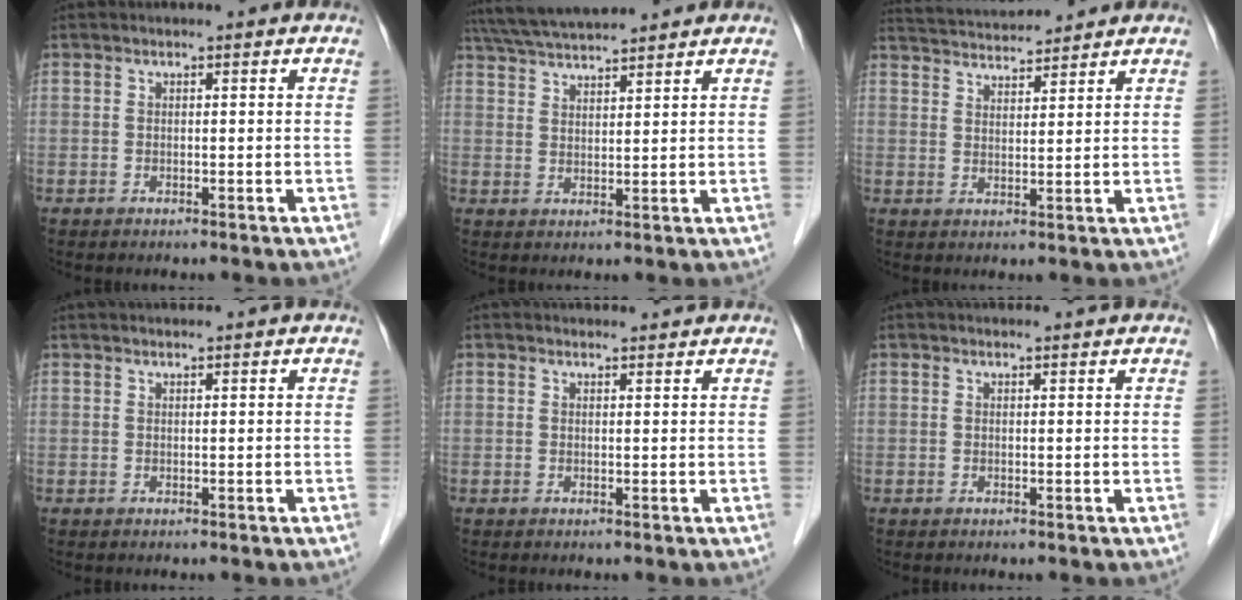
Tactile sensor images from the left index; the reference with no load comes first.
{"total": 9.2, "force": [8.6, 0.2, 3.3], "torque": [-0.068, 0.033, 0.147]}
{"total": 8.9, "force": [8.6, 0.6, 2.2], "torque": [-0.048, 0.026, 0.142]}
{"total": 0.9, "force": [0.9, -0.1, 0.2], "torque": [-0.006, 0.009, 0.018]}
{"total": 1.6, "force": [1.6, 0.3, -0.1], "torque": [-0.009, 0.000, 0.020]}
{"total": 0.7, "force": [0.7, 0.0, -0.1], "torque": [-0.008, -0.005, 0.008]}